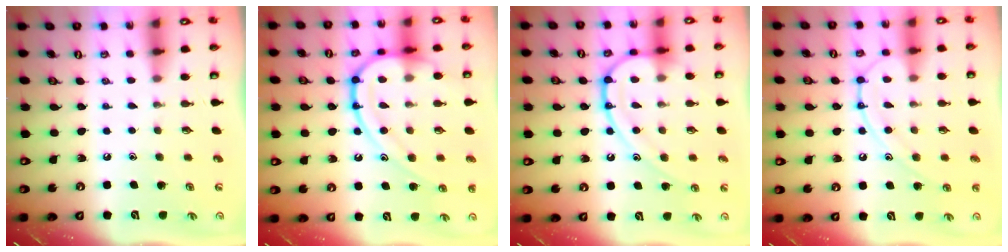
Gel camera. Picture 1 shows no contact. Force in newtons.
{"total": 18.0, "press": 17.9, "slide": 1.7}
{"total": 14.3, "press": 14.2, "slide": 1.4}
{"total": 13.1, "press": 13.1, "slide": 1.1}